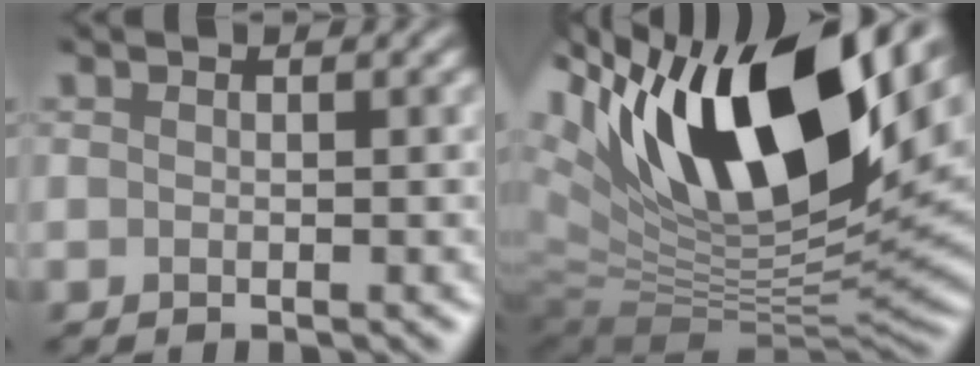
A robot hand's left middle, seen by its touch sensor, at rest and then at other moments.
{"total": 15.5, "force": [6.5, 6.6, 12.4], "torque": [-0.244, 0.006, 0.122]}